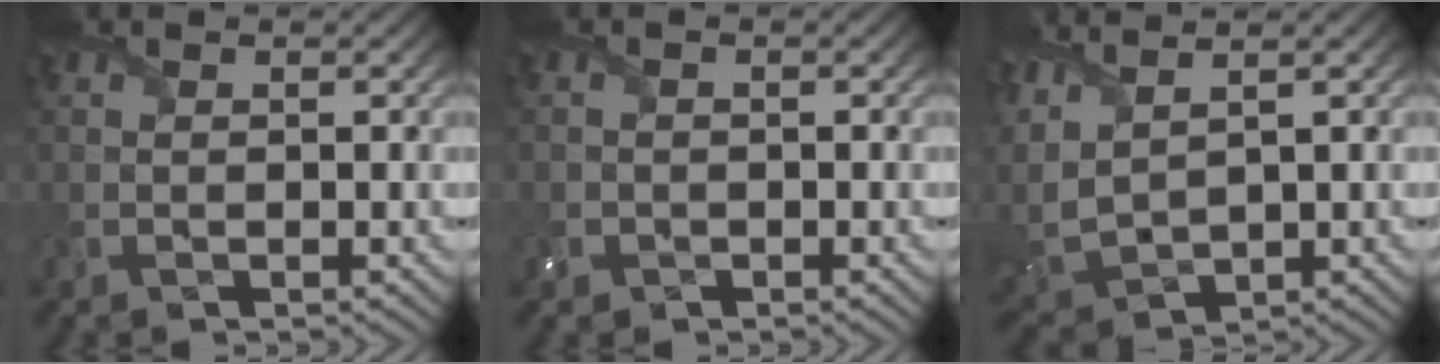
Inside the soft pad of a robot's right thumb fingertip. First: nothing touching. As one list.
[{"total": 1.5, "force": [-0.9, 1.2, -0.1], "torque": [0.004, -0.004, -0.019]}, {"total": 6.5, "force": [2.7, 3.2, 5.0], "torque": [-0.163, 0.004, 0.051]}]